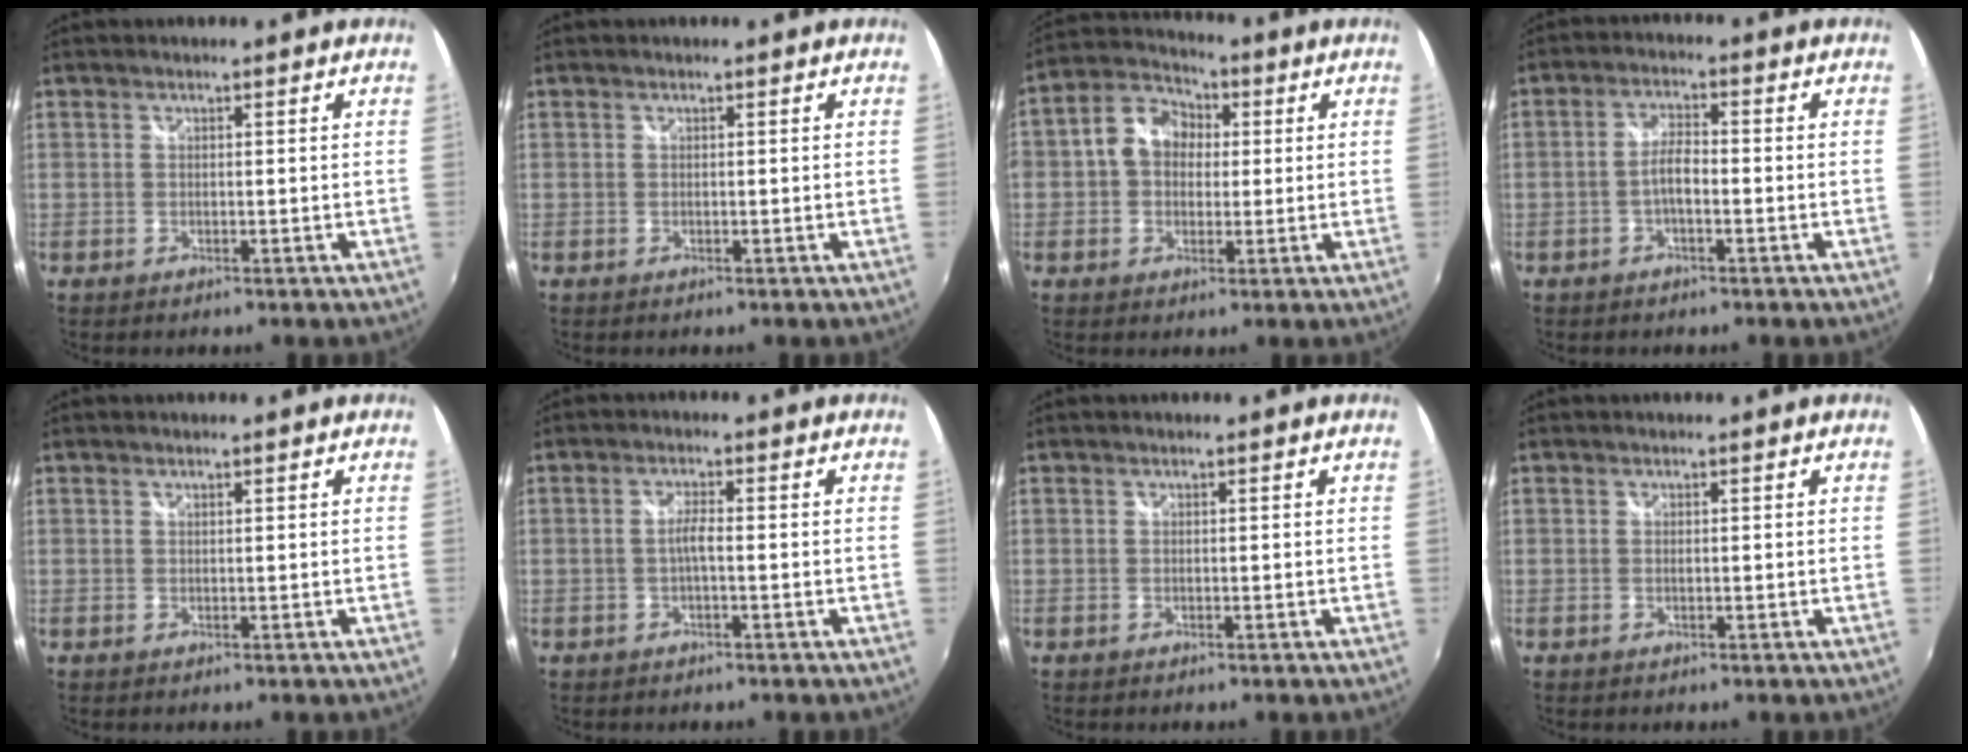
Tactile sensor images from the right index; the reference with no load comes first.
{"total": 0.0}
{"total": 8.8, "force": [0.7, 7.2, 5.0], "torque": [-0.111, 0.034, 0.004]}
{"total": 3.5, "force": [-1.3, 1.1, 3.0], "torque": [-0.064, 0.009, -0.027]}
{"total": 0.0}
{"total": 2.1, "force": [-0.6, 0.1, 2.0], "torque": [-0.038, 0.003, -0.013]}
{"total": 0.0}
{"total": 0.0}